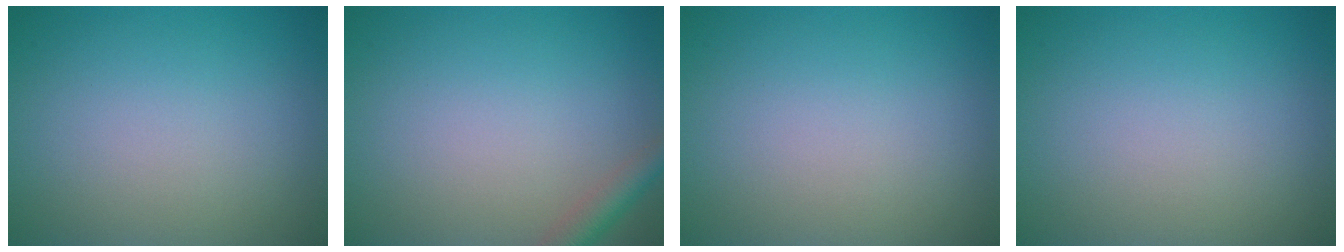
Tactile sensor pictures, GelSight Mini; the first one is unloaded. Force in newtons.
{"total": 2.2, "press": 2.2, "slide": 0.2}
{"total": 0.0}
{"total": 0.0}